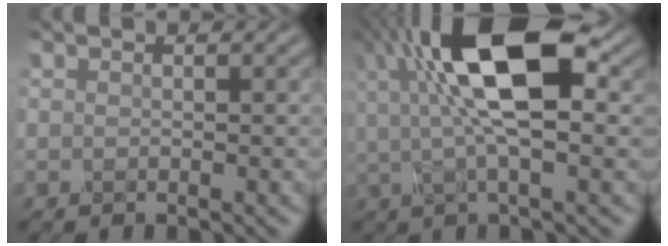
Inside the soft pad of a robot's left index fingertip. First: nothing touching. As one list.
[{"total": 11.4, "force": [3.0, 4.0, 10.3], "torque": [-0.183, 0.018, 0.042]}]